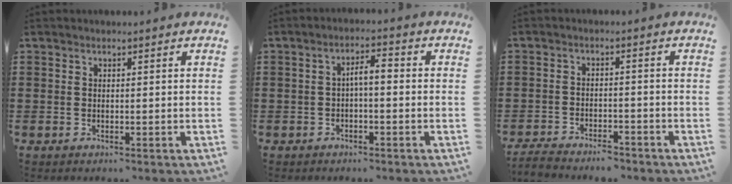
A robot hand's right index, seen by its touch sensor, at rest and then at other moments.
{"total": 2.8, "force": [-0.7, 0.8, 2.6], "torque": [-0.049, 0.008, -0.016]}
{"total": 3.6, "force": [-3.6, 0.3, 0.3], "torque": [-0.009, 0.002, -0.076]}